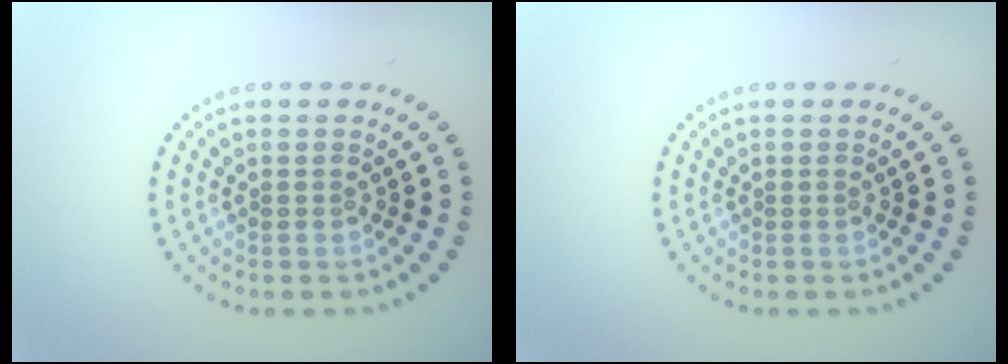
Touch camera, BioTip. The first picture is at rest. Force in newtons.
{"total": 0.0}